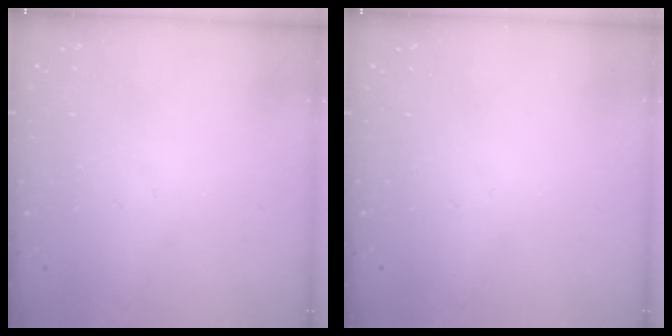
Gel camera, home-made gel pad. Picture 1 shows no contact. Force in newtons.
{"total": 0.0}